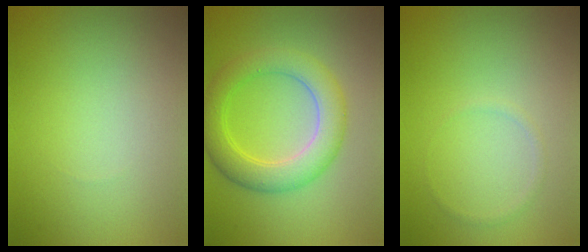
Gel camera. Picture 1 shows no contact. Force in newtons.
{"total": 5.1, "press": 5.1, "slide": 0.1}
{"total": 0.6, "press": 0.6, "slide": 0.1}